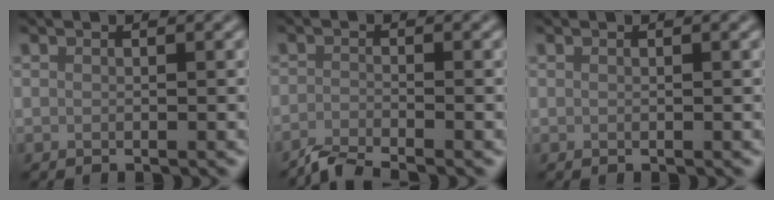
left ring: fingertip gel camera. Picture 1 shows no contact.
{"total": 2.9, "force": [-2.6, 0.4, 1.2], "torque": [-0.018, -0.005, -0.059]}
{"total": 0.0}